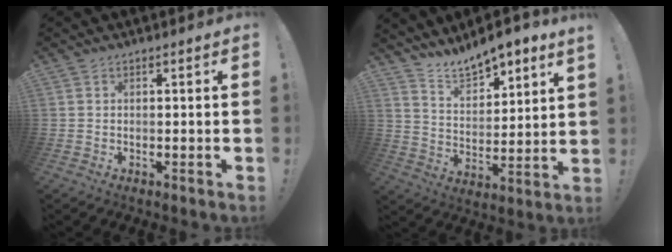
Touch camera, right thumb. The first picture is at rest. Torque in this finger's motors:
{"motor_torque": [0.75, 1.73, 0.14, 0.25, 0.19]}